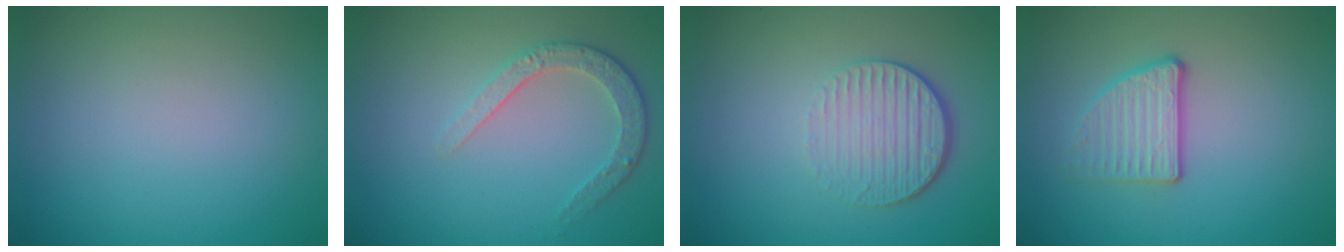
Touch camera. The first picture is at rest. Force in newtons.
{"total": 2.6, "press": 2.5, "slide": 0.8}
{"total": 4.2, "press": 2.8, "slide": 3.2}
{"total": 2.8, "press": 2.3, "slide": 1.5}